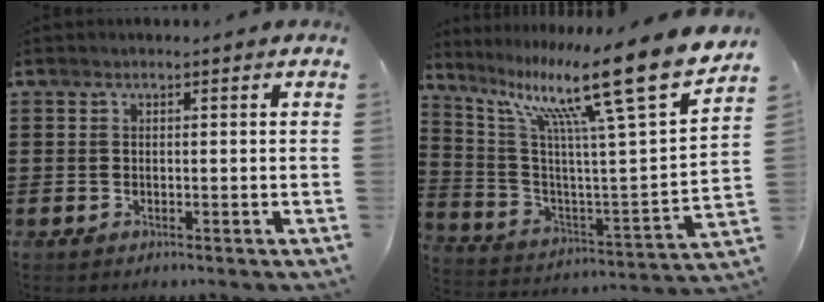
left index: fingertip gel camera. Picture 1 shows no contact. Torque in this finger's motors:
{"motor_torque": [1.99, -0.15, 0.99, 0.21]}